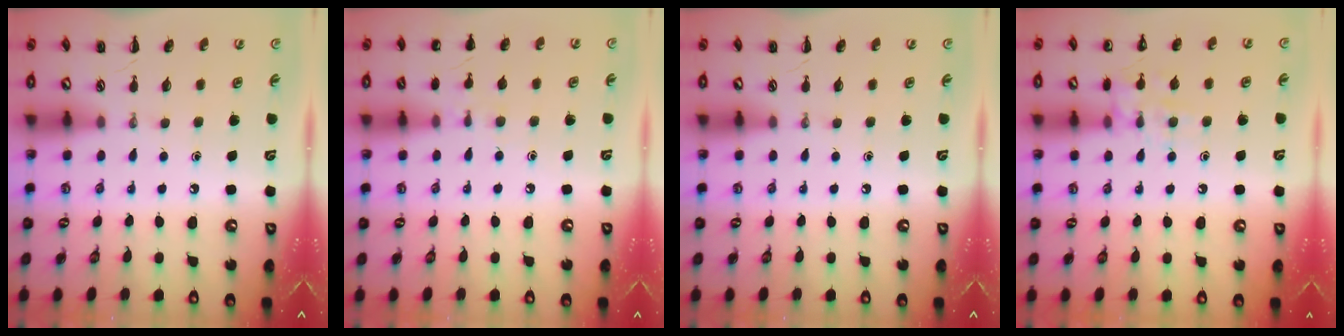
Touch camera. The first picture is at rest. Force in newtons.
{"total": 6.3, "press": 6.1, "slide": 1.7}
{"total": 0.0}
{"total": 9.8, "press": 9.8, "slide": 1.0}